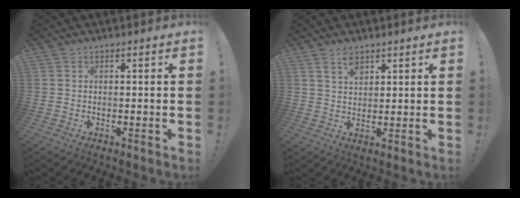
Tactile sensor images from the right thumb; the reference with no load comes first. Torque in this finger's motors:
{"motor_torque": [-0.21, 0.12, 0.21, 0.43, -0.01]}